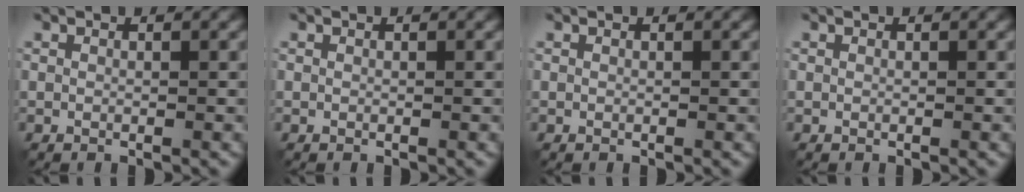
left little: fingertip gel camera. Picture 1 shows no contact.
{"total": 0.0}
{"total": 0.0}
{"total": 0.0}